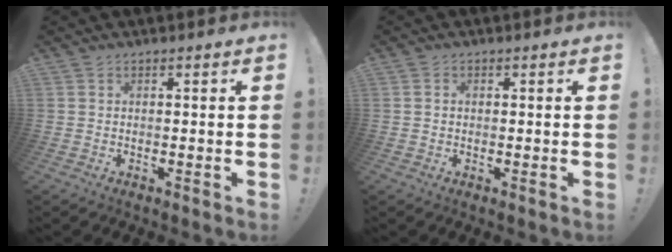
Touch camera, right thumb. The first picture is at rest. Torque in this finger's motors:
{"motor_torque": [0.11, -0.45, -0.27, 0.00, -0.03]}